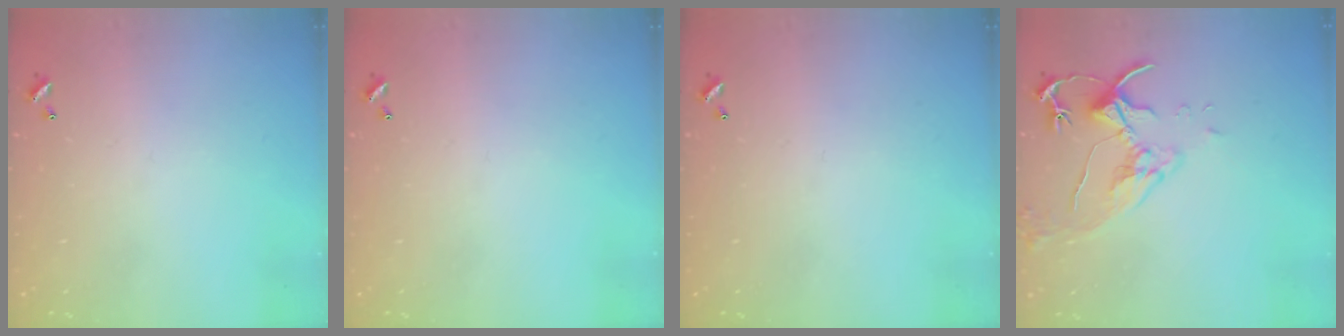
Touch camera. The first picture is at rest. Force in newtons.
{"total": 0.0}
{"total": 0.0}
{"total": 5.6, "press": 5.6, "slide": 0.6}